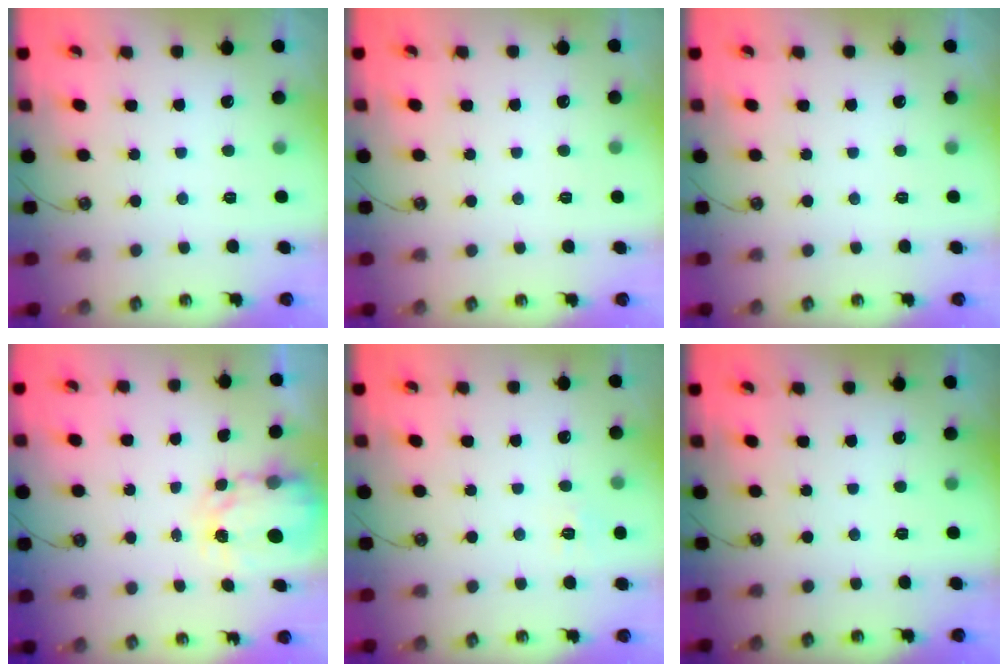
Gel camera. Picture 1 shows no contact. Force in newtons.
{"total": 0.0}
{"total": 0.0}
{"total": 3.9, "press": 3.9, "slide": 0.1}
{"total": 6.2, "press": 6.2, "slide": 0.7}
{"total": 0.0}